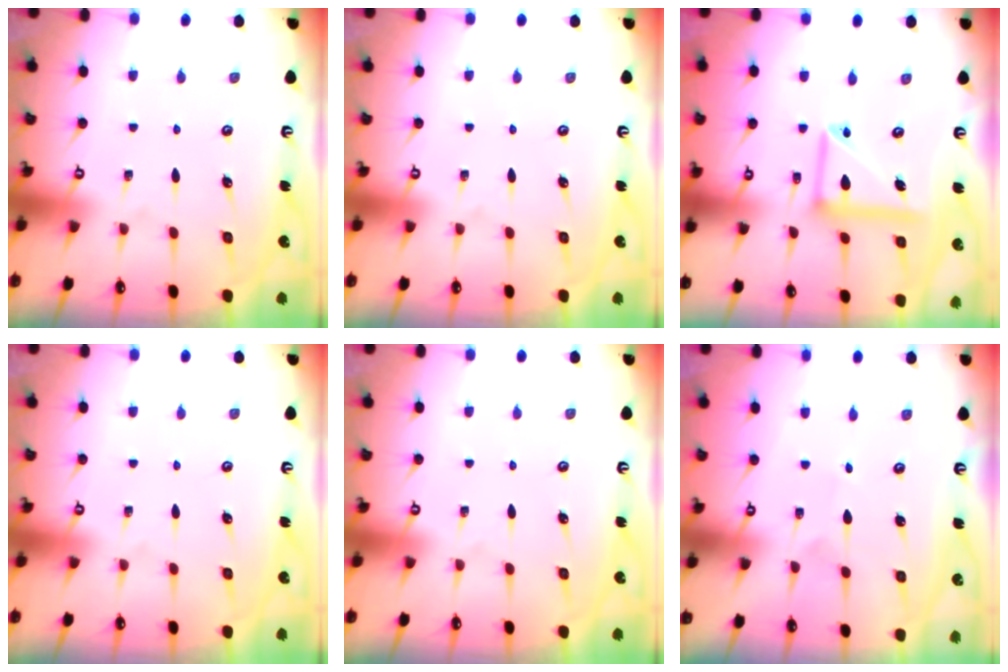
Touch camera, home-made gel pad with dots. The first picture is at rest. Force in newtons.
{"total": 0.0}
{"total": 13.6, "press": 13.5, "slide": 1.8}
{"total": 0.0}
{"total": 0.0}
{"total": 1.6, "press": 1.6, "slide": 0.1}